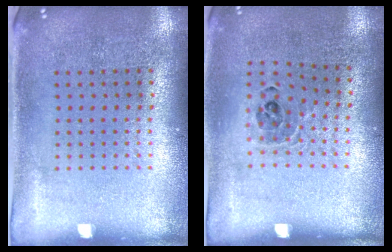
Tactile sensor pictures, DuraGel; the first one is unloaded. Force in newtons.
{"total": 0.9, "press": 0.9, "slide": 0.1}